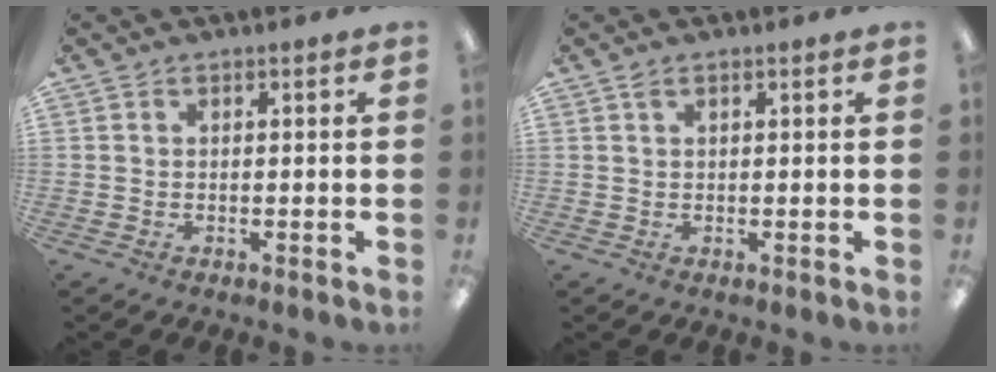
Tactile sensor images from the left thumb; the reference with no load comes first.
{"total": 1.2, "force": [0.7, 0.5, 0.8], "torque": [-0.019, 0.002, 0.012]}